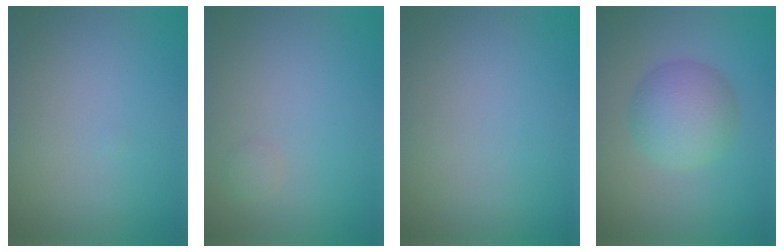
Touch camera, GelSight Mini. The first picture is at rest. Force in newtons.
{"total": 0.6, "press": 0.6, "slide": 0.0}
{"total": 0.0}
{"total": 4.8, "press": 4.8, "slide": 0.1}